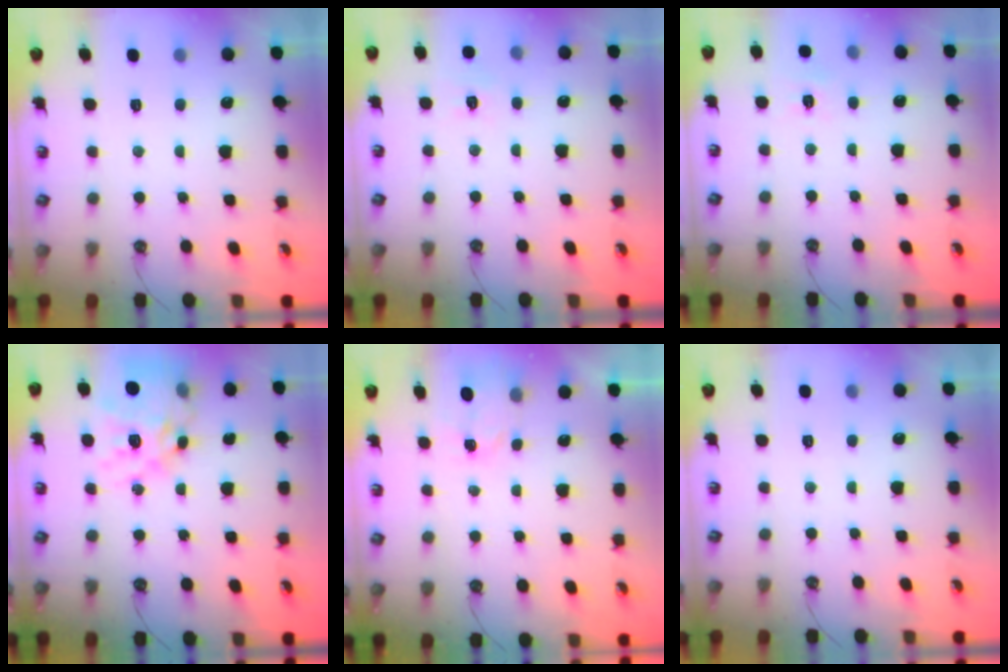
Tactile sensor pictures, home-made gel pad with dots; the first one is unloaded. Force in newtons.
{"total": 6.8, "press": 6.7, "slide": 0.7}
{"total": 6.0, "press": 5.9, "slide": 0.6}
{"total": 20.0, "press": 19.9, "slide": 1.8}
{"total": 2.2, "press": 2.2, "slide": 0.2}
{"total": 0.0}